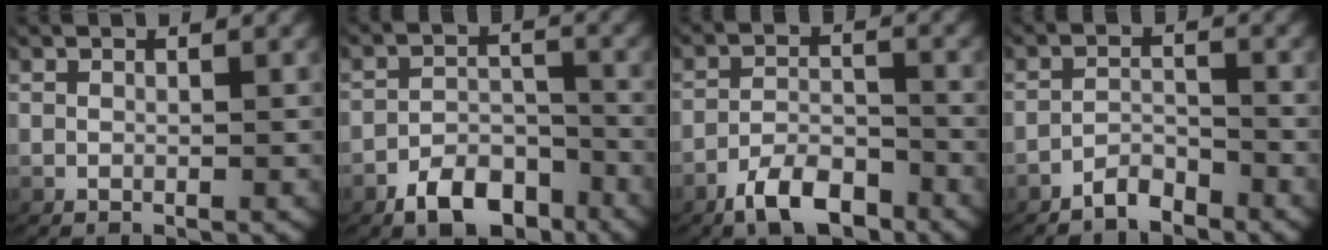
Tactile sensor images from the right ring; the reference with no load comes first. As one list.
[{"total": 5.4, "force": [-4.2, 2.8, 1.9], "torque": [-0.017, -0.006, -0.075]}, {"total": 5.2, "force": [-4.1, 2.2, 2.4], "torque": [-0.033, -0.007, -0.071]}, {"total": 2.9, "force": [-2.7, 1.0, 0.5], "torque": [-0.006, -0.004, -0.052]}]